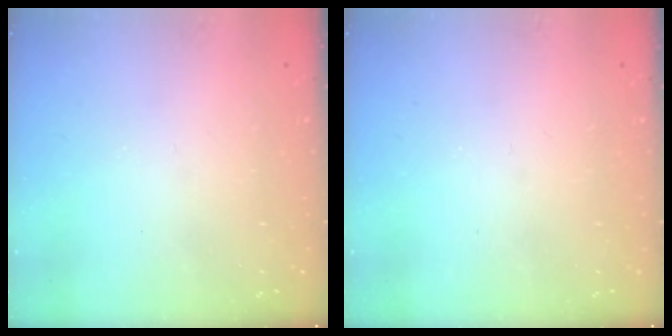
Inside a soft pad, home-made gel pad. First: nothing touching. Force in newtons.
{"total": 0.0}